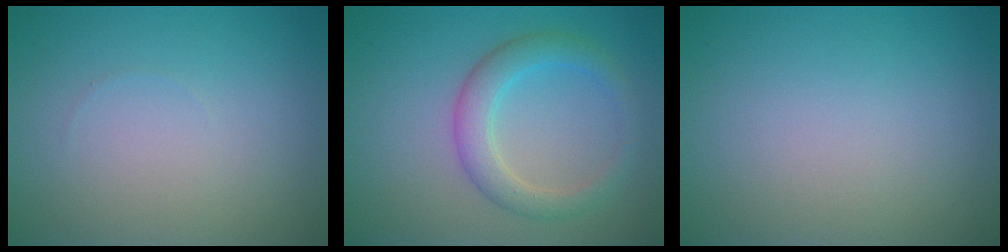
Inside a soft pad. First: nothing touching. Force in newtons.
{"total": 3.4, "press": 3.4, "slide": 0.2}
{"total": 0.0}